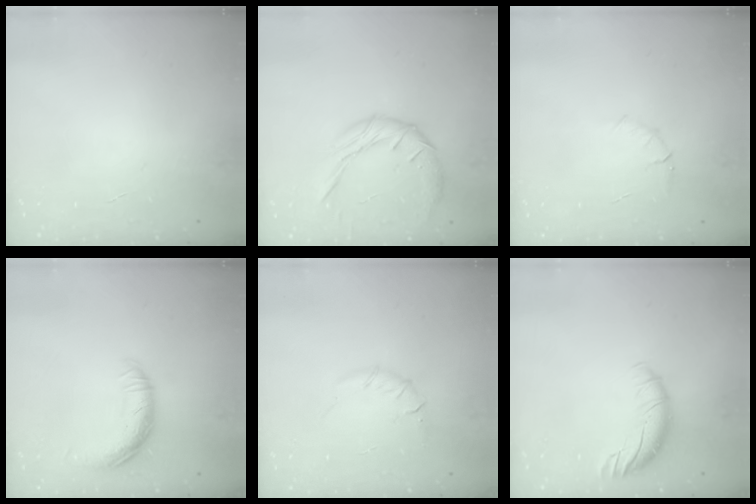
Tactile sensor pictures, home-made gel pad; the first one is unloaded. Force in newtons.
{"total": 11.5, "press": 11.5, "slide": 0.8}
{"total": 4.6, "press": 4.4, "slide": 1.3}
{"total": 12.1, "press": 12.1, "slide": 0.7}
{"total": 6.3, "press": 6.0, "slide": 2.1}
{"total": 8.5, "press": 8.4, "slide": 0.6}